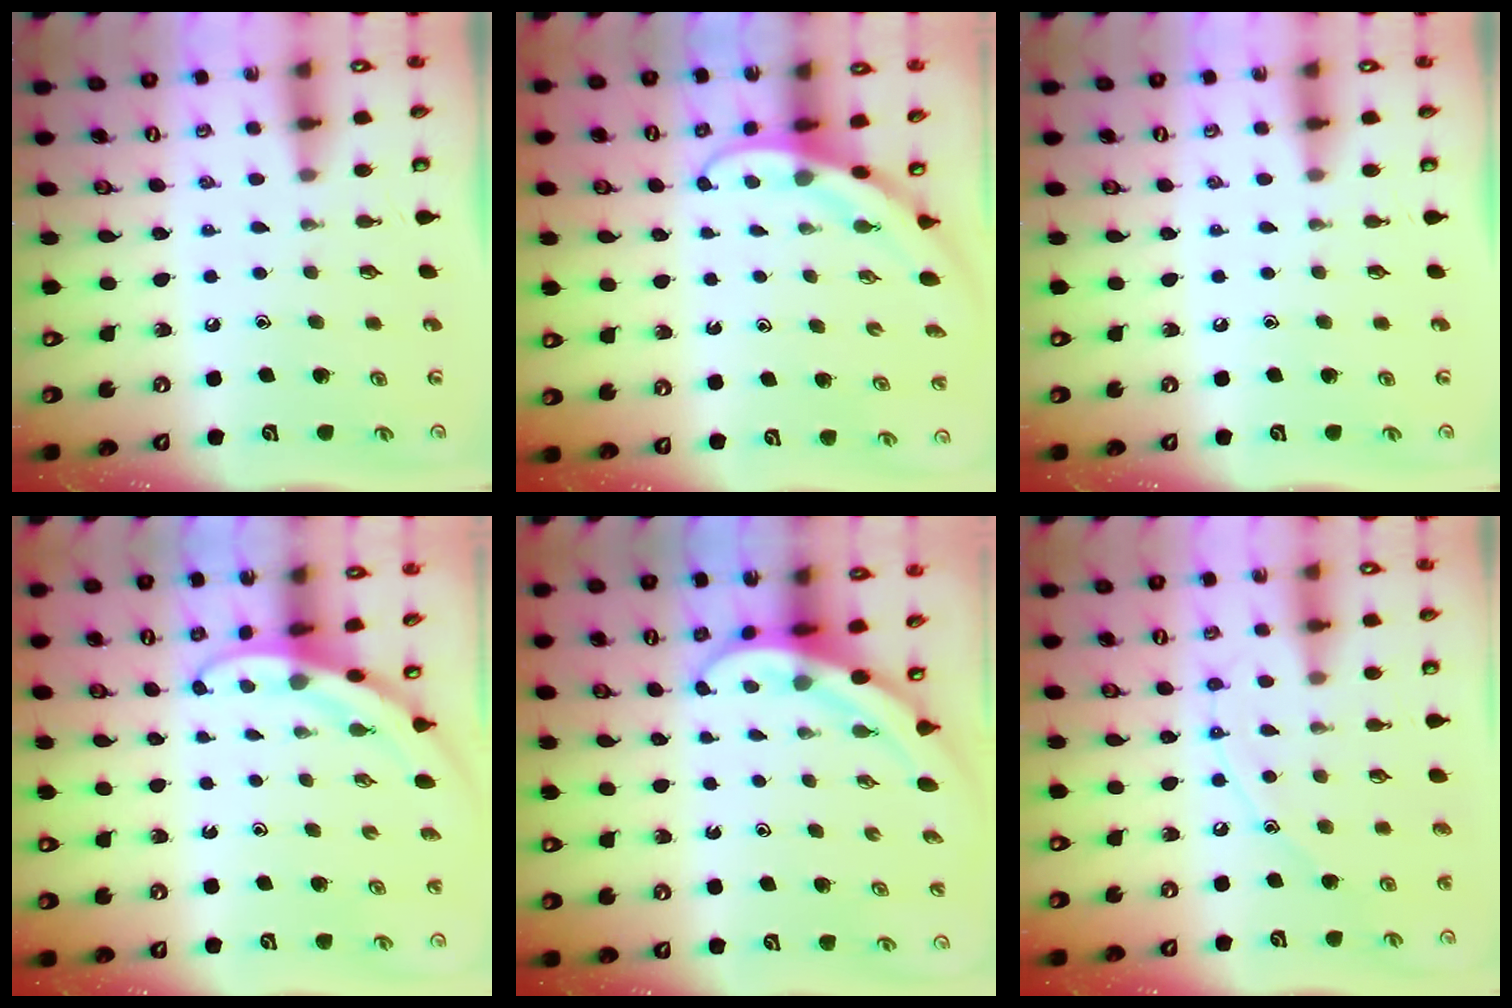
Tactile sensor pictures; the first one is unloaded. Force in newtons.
{"total": 3.1, "press": 3.1, "slide": 0.1}
{"total": 0.0}
{"total": 3.3, "press": 3.3, "slide": 0.1}
{"total": 4.4, "press": 4.4, "slide": 0.3}
{"total": 9.7, "press": 9.7, "slide": 0.8}